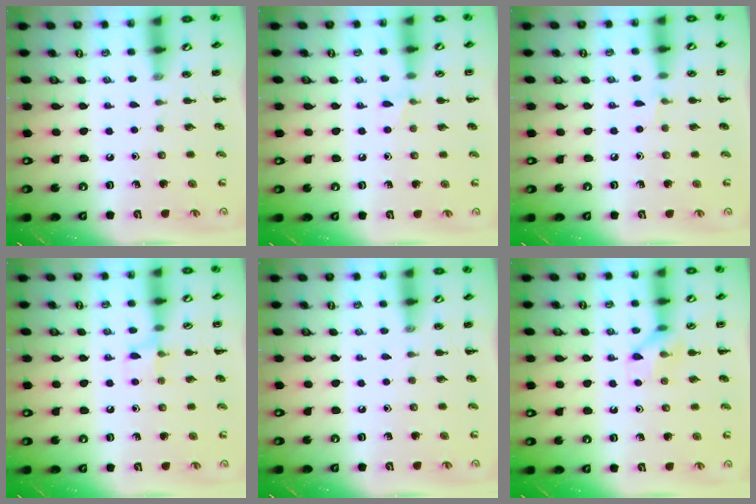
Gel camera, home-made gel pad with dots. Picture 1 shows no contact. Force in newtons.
{"total": 4.8, "press": 4.5, "slide": 1.6}
{"total": 3.5, "press": 3.4, "slide": 1.1}
{"total": 6.4, "press": 6.1, "slide": 1.9}
{"total": 0.0}
{"total": 7.9, "press": 7.9, "slide": 0.4}